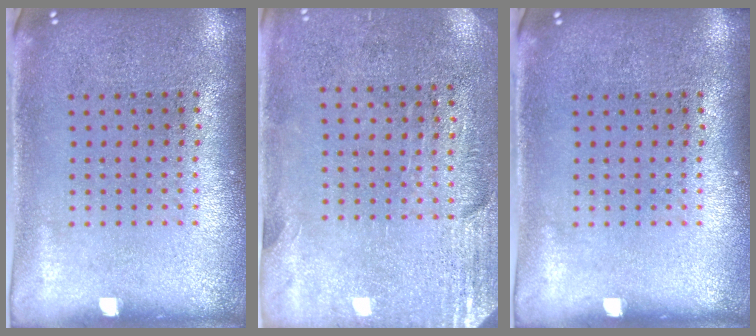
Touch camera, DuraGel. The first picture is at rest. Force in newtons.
{"total": 2.8, "press": 2.4, "slide": 1.4}
{"total": 0.0}